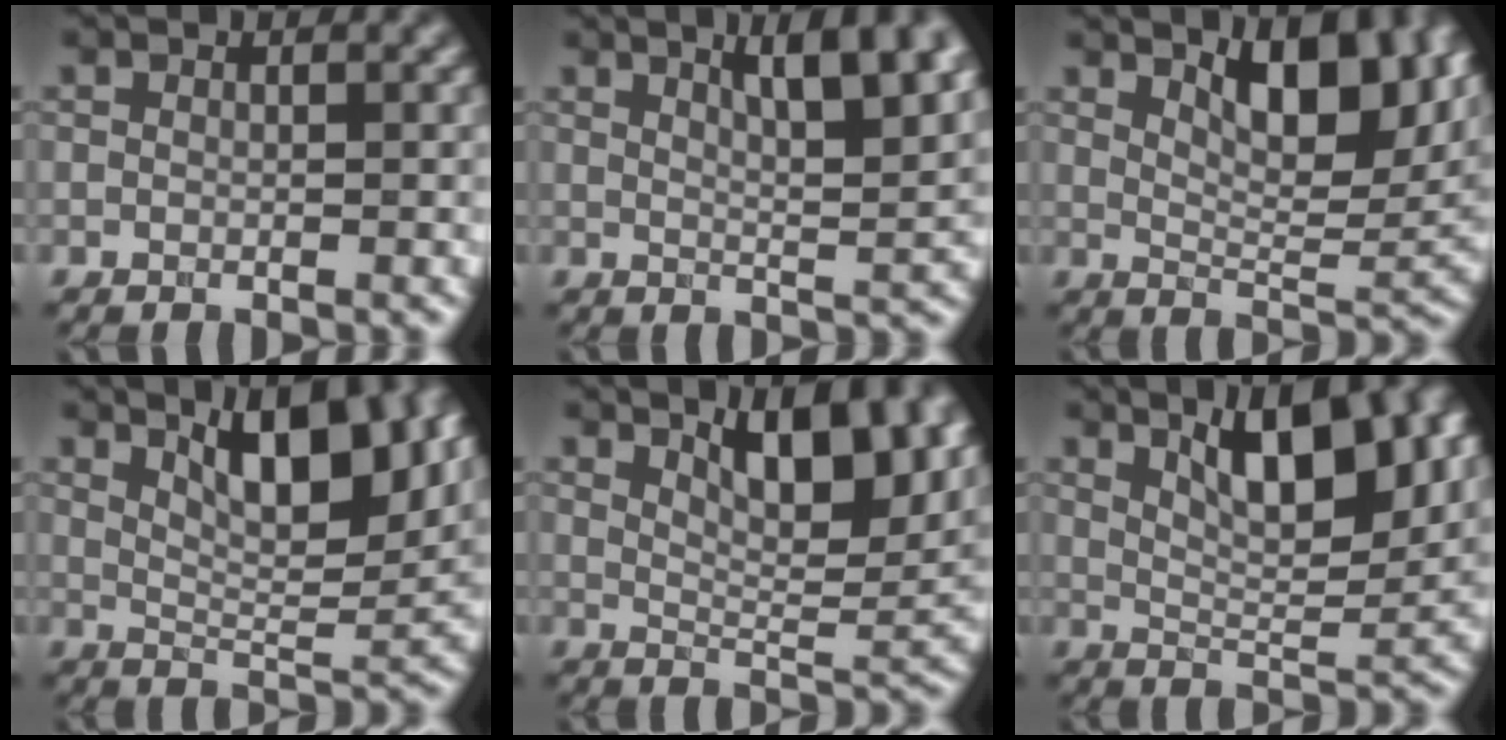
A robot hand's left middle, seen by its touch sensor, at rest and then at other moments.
{"total": 8.4, "force": [4.2, 2.4, 6.8], "torque": [-0.070, 0.021, 0.056]}
{"total": 9.8, "force": [4.6, 3.7, 7.9], "torque": [-0.112, 0.007, 0.070]}
{"total": 8.6, "force": [4.3, 2.6, 7.0], "torque": [-0.104, 0.001, 0.075]}
{"total": 8.9, "force": [4.8, 3.0, 6.9], "torque": [-0.098, 0.008, 0.072]}
{"total": 8.9, "force": [4.1, 2.8, 7.4], "torque": [-0.109, 0.004, 0.068]}